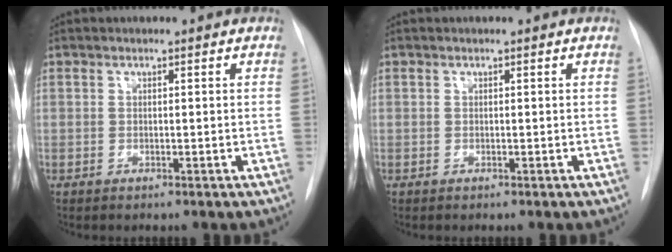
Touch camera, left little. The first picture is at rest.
{"total": 0.0}